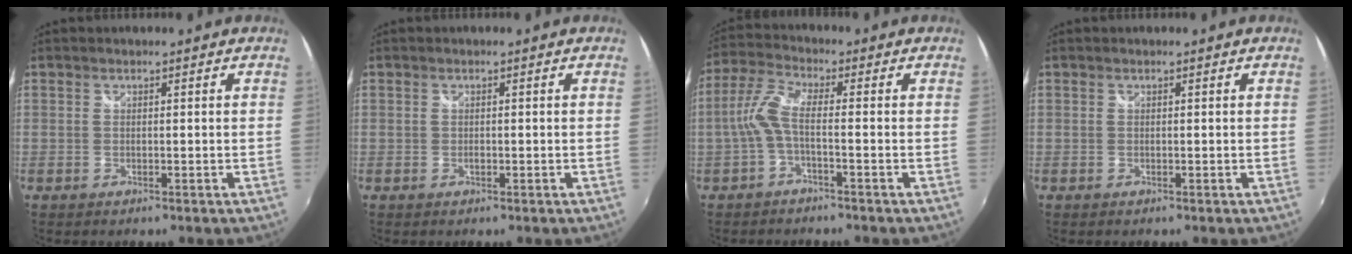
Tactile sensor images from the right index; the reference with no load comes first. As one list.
[{"total": 0.0}, {"total": 5.3, "force": [-1.5, 0.9, 5.0], "torque": [-0.122, 0.010, -0.031]}, {"total": 0.0}]